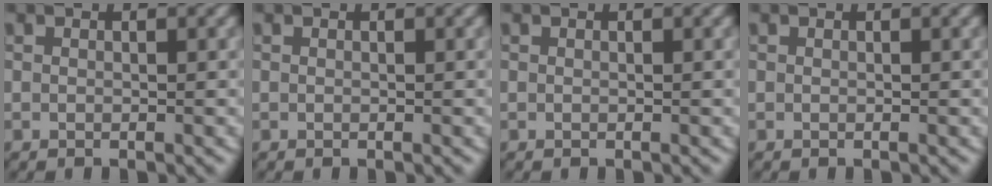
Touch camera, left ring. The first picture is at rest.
{"total": 0.0}
{"total": 0.0}
{"total": 0.0}